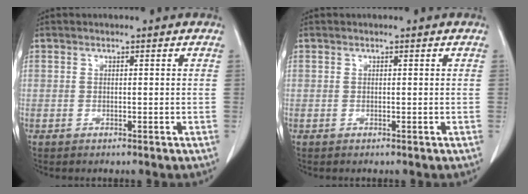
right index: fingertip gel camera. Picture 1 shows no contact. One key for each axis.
{"total": 0.0}